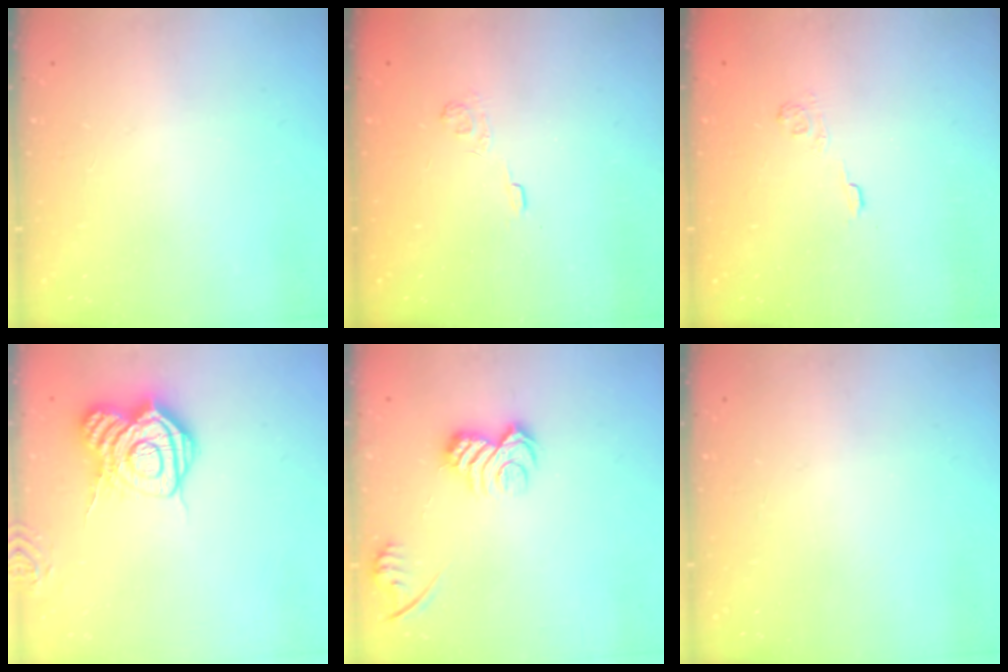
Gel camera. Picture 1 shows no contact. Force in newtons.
{"total": 2.6, "press": 2.2, "slide": 1.4}
{"total": 2.2, "press": 1.7, "slide": 1.4}
{"total": 16.3, "press": 16.3, "slide": 1.1}
{"total": 10.7, "press": 10.7, "slide": 0.4}
{"total": 0.0}